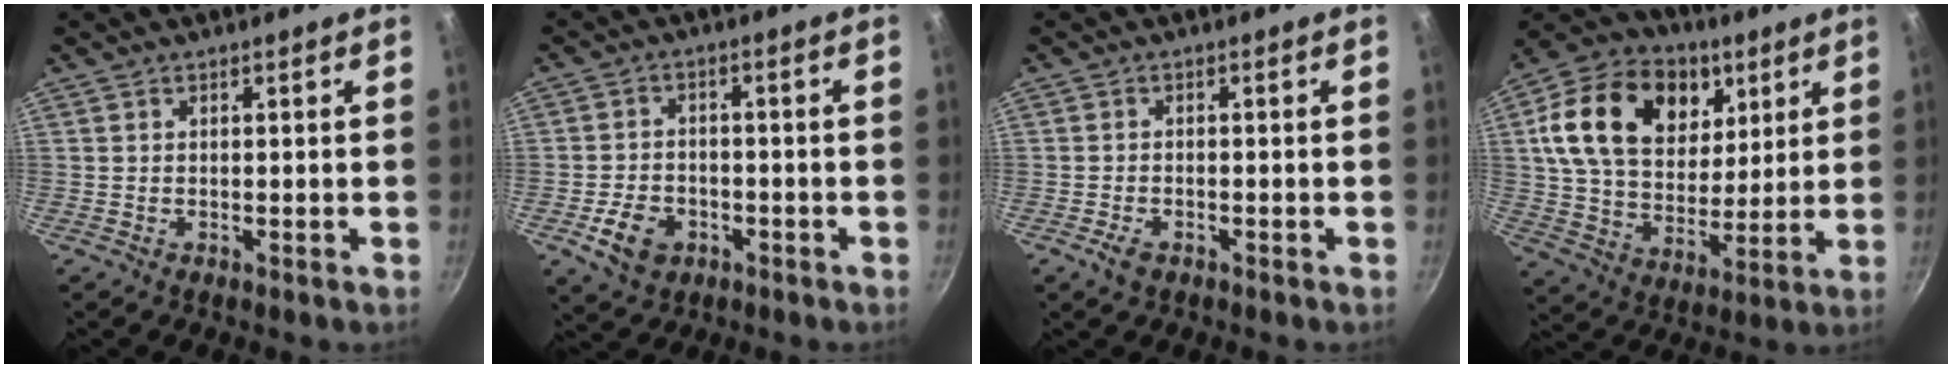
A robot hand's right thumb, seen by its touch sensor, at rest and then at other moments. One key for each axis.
{"total": 7.3, "fx": -3.0, "fy": 5.3, "fz": 4.1, "tx": -0.061, "ty": 0.017, "tz": -0.048}
{"total": 2.7, "fx": -1.6, "fy": 1.4, "fz": 1.7, "tx": -0.038, "ty": 0.010, "tz": -0.030}
{"total": 23.7, "fx": 8.3, "fy": 16.7, "fz": 14.6, "tx": -0.240, "ty": -0.011, "tz": 0.137}